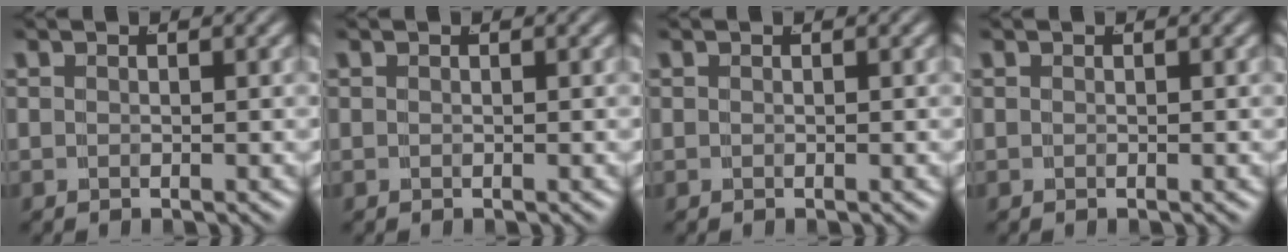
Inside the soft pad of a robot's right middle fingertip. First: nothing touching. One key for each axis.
{"total": 0.0}
{"total": 0.0}
{"total": 0.0}